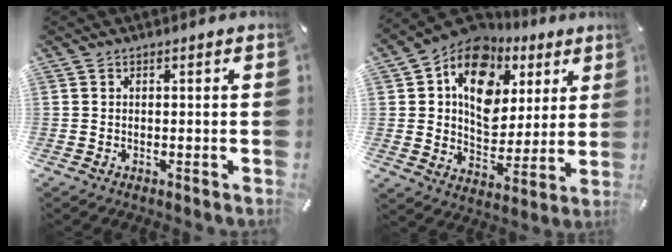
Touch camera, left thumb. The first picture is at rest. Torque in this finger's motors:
{"motor_torque": [2.54, 2.47, 2.11, -0.66, 0.23]}